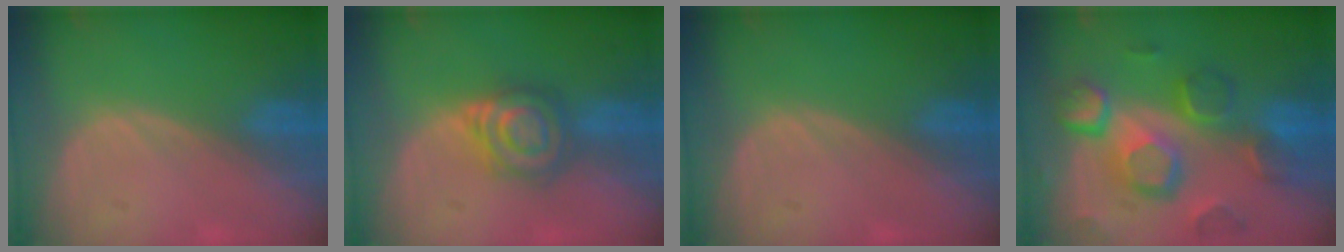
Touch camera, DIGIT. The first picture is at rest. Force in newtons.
{"total": 6.6, "press": 6.4, "slide": 1.4}
{"total": 0.0}
{"total": 12.3, "press": 10.6, "slide": 6.2}